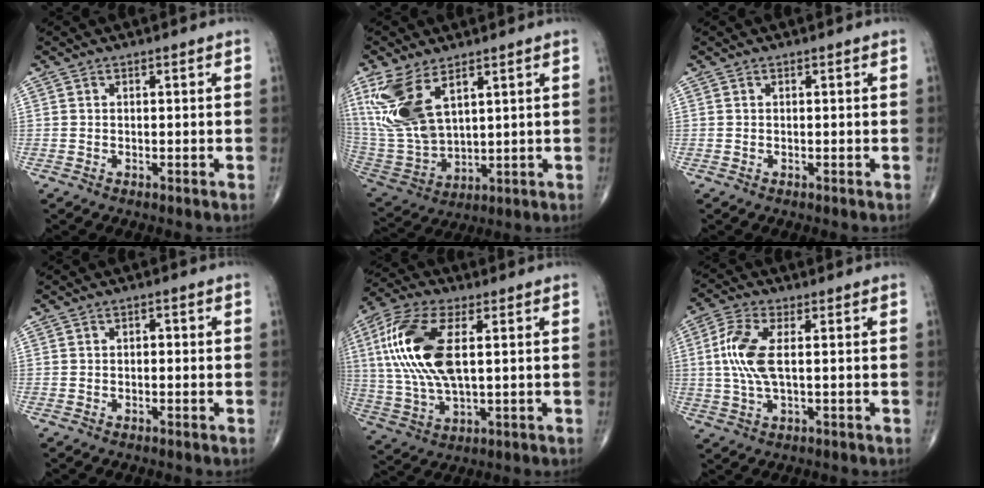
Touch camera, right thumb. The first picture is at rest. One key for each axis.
{"total": 14.9, "fx": 6.9, "fy": 7.4, "fz": 11.0, "tx": -0.229, "ty": -0.025, "tz": 0.157}
{"total": 0.0}
{"total": 1.0, "fx": 0.0, "fy": 0.6, "fz": 0.8, "tx": -0.008, "ty": 0.004, "tz": -0.003}
{"total": 16.9, "fx": 3.3, "fy": 7.4, "fz": 14.8, "tx": -0.326, "ty": 0.002, "tz": 0.063}
{"total": 8.2, "fx": 0.8, "fy": 3.1, "fz": 7.5, "tx": -0.185, "ty": 0.008, "tz": 0.016}